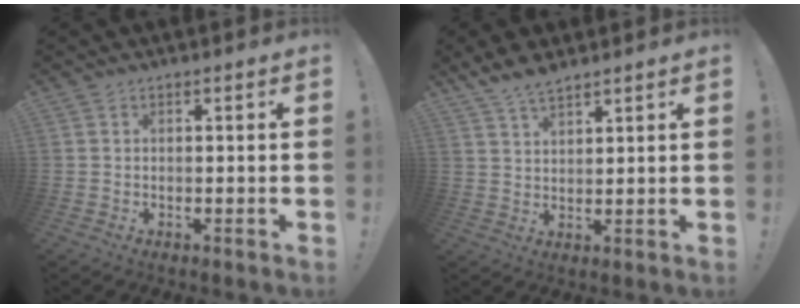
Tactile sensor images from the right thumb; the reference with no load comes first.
{"total": 6.1, "force": [5.2, 1.8, 2.7], "torque": [-0.046, -0.026, 0.097]}